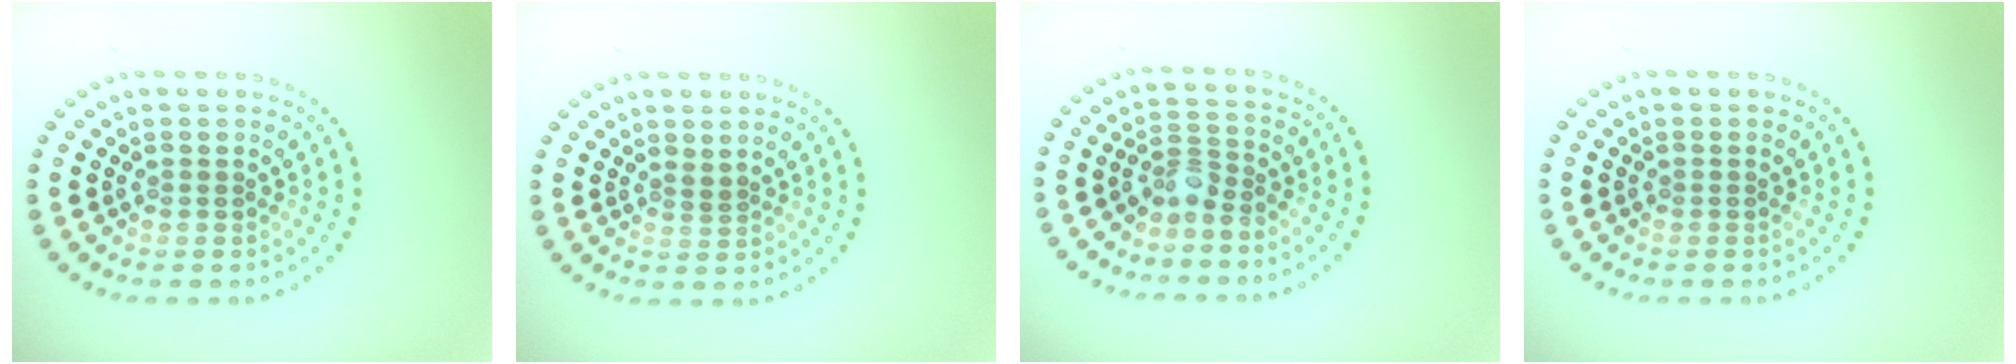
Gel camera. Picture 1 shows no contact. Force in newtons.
{"total": 0.6, "press": 0.2, "slide": 0.5}
{"total": 2.1, "press": 1.6, "slide": 1.3}
{"total": 0.0}